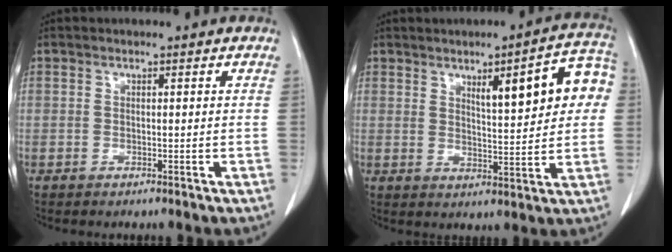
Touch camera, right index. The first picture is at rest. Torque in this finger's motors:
{"motor_torque": [0.39, 0.15, 0.22, 0.03]}